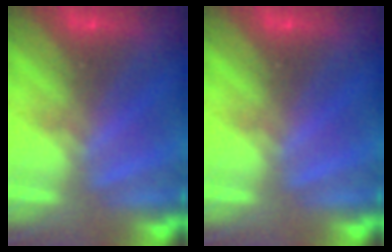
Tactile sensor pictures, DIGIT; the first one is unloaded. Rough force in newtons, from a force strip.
{"total": 0.0}